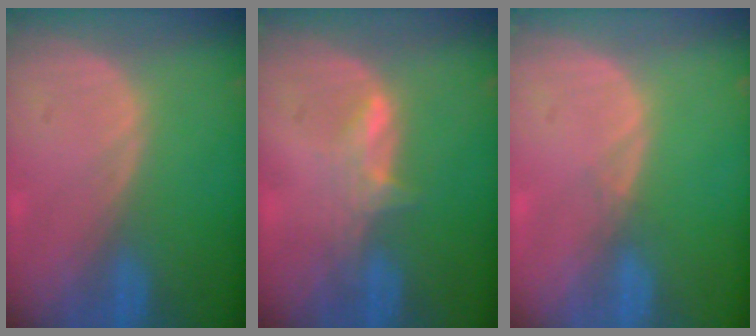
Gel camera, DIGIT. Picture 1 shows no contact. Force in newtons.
{"total": 2.8, "press": 2.8, "slide": 0.4}
{"total": 0.6, "press": 0.6, "slide": 0.2}